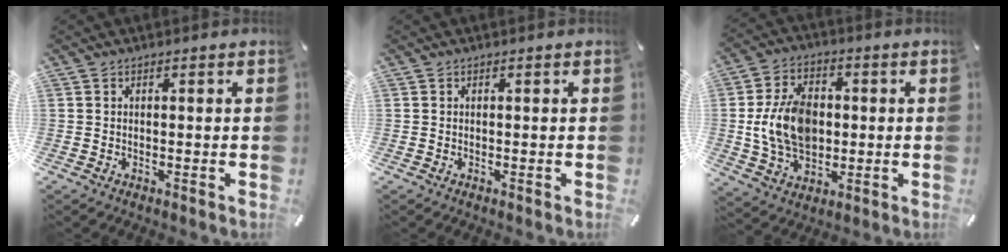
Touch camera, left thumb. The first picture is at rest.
{"total": 0.0}
{"total": 13.5, "force": [0.0, 10.1, 9.0], "torque": [-0.186, 0.012, 0.002]}